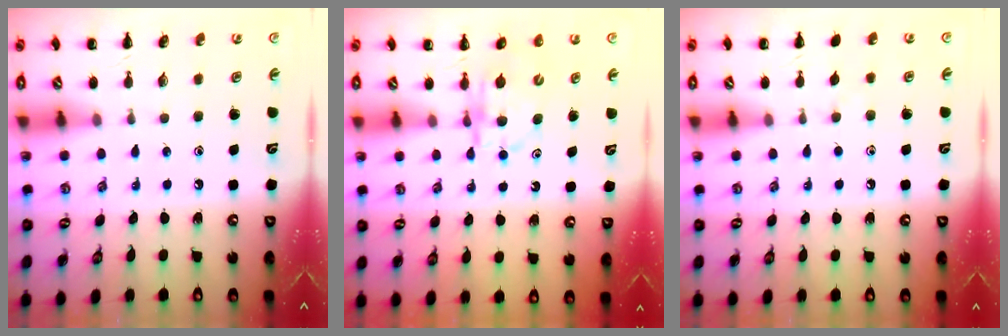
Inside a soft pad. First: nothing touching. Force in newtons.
{"total": 5.8, "press": 5.8, "slide": 0.5}
{"total": 3.8, "press": 3.6, "slide": 1.4}